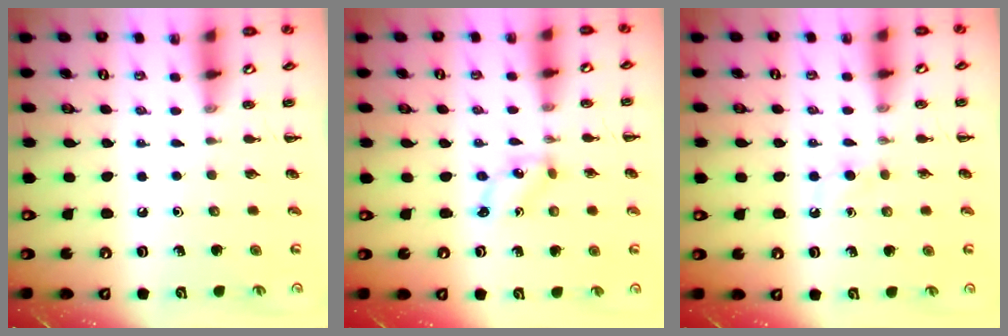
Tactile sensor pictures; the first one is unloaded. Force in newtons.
{"total": 1.4, "press": 1.4, "slide": 0.3}
{"total": 2.7, "press": 2.5, "slide": 1.0}